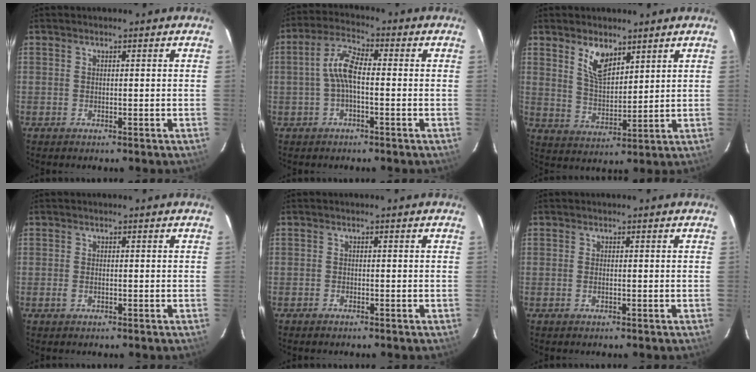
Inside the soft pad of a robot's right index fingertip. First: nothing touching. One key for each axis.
{"total": 6.0, "fx": -0.8, "fy": 2.0, "fz": 5.5, "tx": -0.121, "ty": 0.019, "tz": -0.019}
{"total": 7.1, "fx": 4.4, "fy": 3.3, "fz": 4.5, "tx": -0.079, "ty": 0.002, "tz": 0.090}
{"total": 1.3, "fx": -0.4, "fy": 0.7, "fz": 0.9, "tx": -0.020, "ty": 0.000, "tz": -0.007}
{"total": 0.8, "fx": -0.7, "fy": 0.3, "fz": 0.1, "tx": -0.005, "ty": 0.002, "tz": -0.014}
{"total": 0.7, "fx": -0.1, "fy": 0.1, "fz": 0.6, "tx": -0.014, "ty": 0.001, "tz": -0.004}